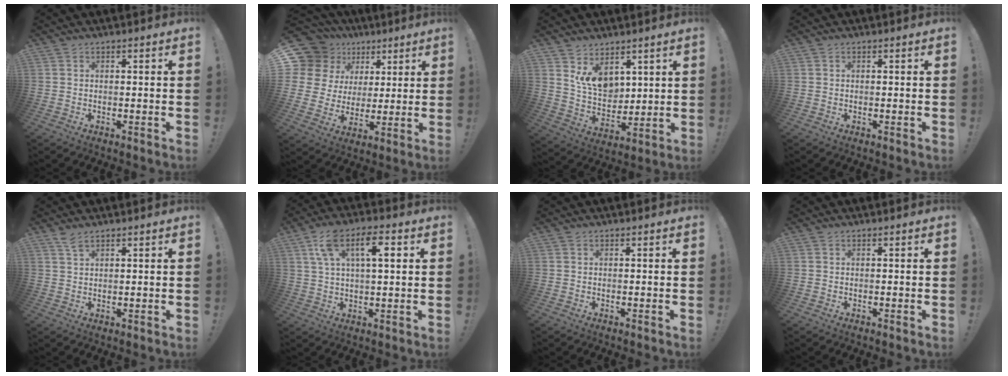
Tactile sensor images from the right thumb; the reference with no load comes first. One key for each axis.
{"total": 12.7, "fx": 5.9, "fy": 10.4, "fz": 4.2, "tx": -0.077, "ty": -0.034, "tz": 0.132}
{"total": 10.7, "fx": 5.6, "fy": 7.6, "fz": 5.1, "tx": -0.092, "ty": -0.038, "tz": 0.112}
{"total": 0.0}
{"total": 3.0, "fx": 2.2, "fy": 0.8, "fz": 1.8, "tx": -0.038, "ty": -0.008, "tz": 0.040}
{"total": 11.2, "fx": 3.6, "fy": 4.7, "fz": 9.5, "tx": -0.152, "ty": 0.008, "tz": 0.062}
{"total": 0.0}
{"total": 0.0}